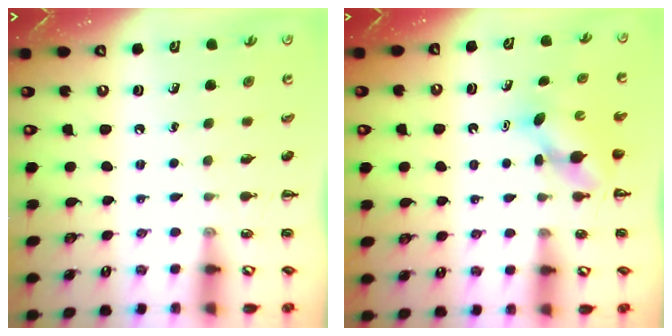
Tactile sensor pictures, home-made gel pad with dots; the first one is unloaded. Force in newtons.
{"total": 4.6, "press": 4.5, "slide": 0.6}